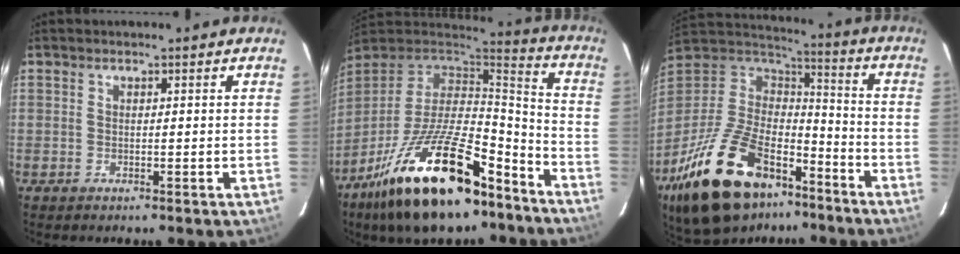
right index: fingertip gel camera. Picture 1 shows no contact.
{"total": 26.5, "force": [-16.7, 9.7, 18.1], "torque": [-0.337, -0.016, -0.270]}
{"total": 29.1, "force": [-18.2, 14.7, 17.2], "torque": [-0.358, -0.007, -0.288]}